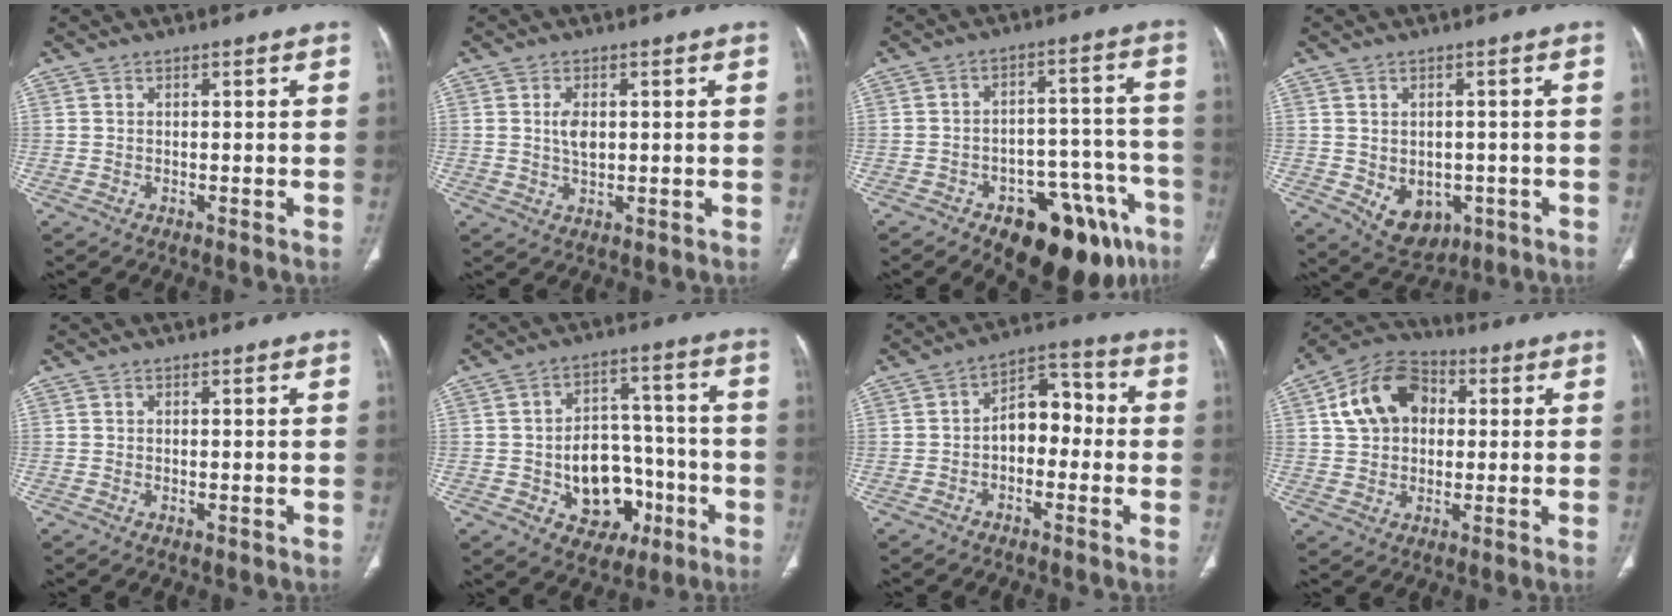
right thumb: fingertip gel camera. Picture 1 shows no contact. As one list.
[{"total": 3.4, "force": [0.6, 1.9, 2.7], "torque": [-0.042, -0.003, 0.013]}, {"total": 18.9, "force": [-11.1, 8.8, 12.4], "torque": [-0.094, 0.080, -0.146]}, {"total": 8.1, "force": [-2.2, 6.1, 4.8], "torque": [-0.051, 0.005, -0.012]}, {"total": 0.6, "force": [-0.1, 0.3, 0.5], "torque": [-0.011, -0.003, 0.000]}, {"total": 14.0, "force": [-4.4, 10.3, 8.3], "torque": [-0.074, 0.046, -0.051]}, {"total": 8.3, "force": [-1.1, 5.6, 6.1], "torque": [-0.057, 0.040, -0.032]}, {"total": 13.4, "force": [2.9, 10.0, 8.5], "torque": [-0.126, 0.017, 0.040]}]